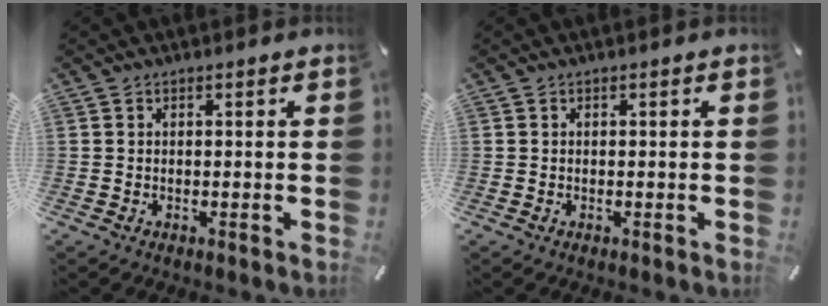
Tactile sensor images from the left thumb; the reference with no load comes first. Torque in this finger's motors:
{"motor_torque": [0.03, 0.03, 0.00, 0.00, 0.00]}